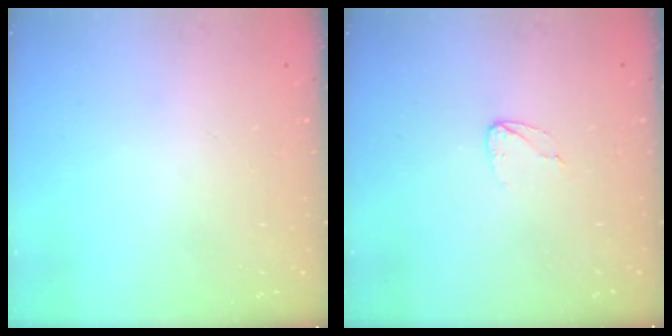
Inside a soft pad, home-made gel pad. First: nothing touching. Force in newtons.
{"total": 3.4, "press": 3.4, "slide": 0.3}